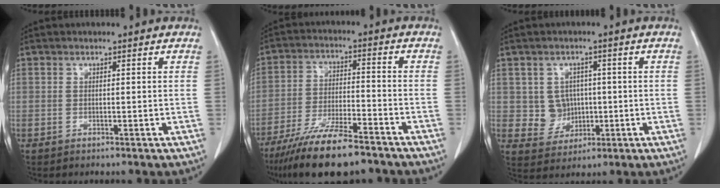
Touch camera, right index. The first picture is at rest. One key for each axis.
{"total": 14.3, "fx": -11.2, "fy": 2.4, "fz": 8.6, "tx": -0.159, "ty": -0.029, "tz": -0.191}
{"total": 5.2, "fx": 0.3, "fy": 5.0, "fz": 1.4, "tx": -0.018, "ty": 0.011, "tz": 0.014}